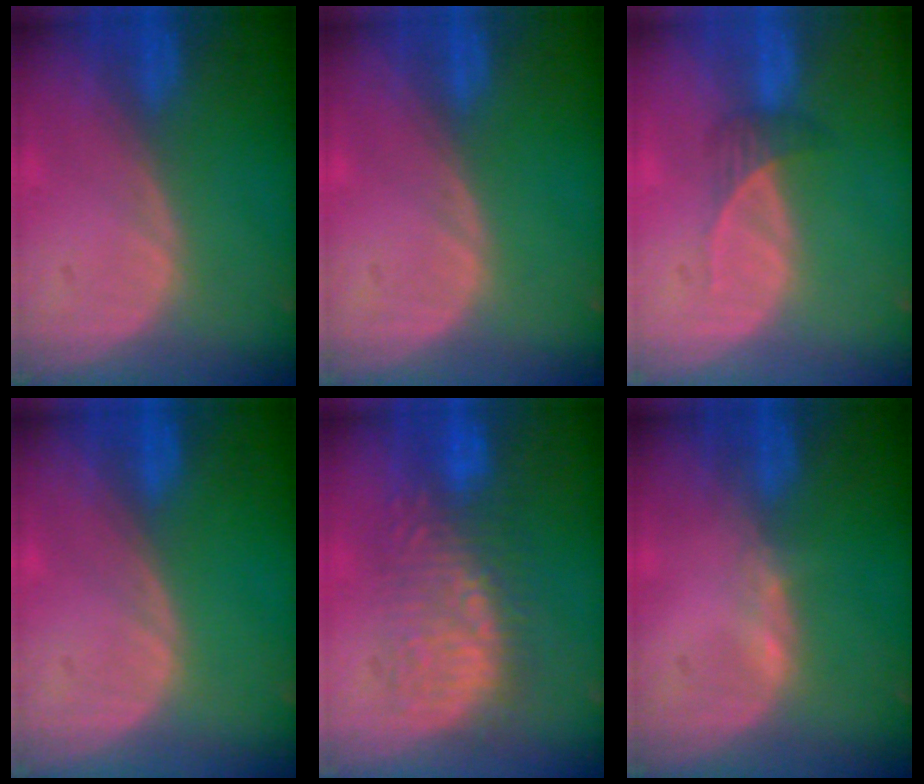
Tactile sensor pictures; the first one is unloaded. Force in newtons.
{"total": 0.0}
{"total": 2.1, "press": 1.9, "slide": 0.9}
{"total": 0.0}
{"total": 8.7, "press": 8.6, "slide": 0.9}
{"total": 0.7, "press": 0.7, "slide": 0.2}